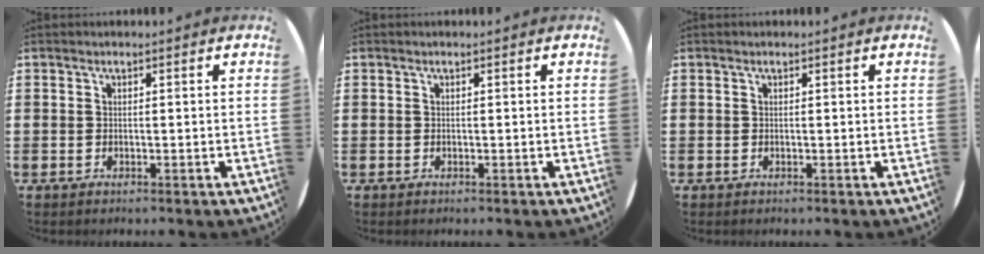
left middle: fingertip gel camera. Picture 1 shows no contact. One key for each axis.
{"total": 0.0}
{"total": 0.0}